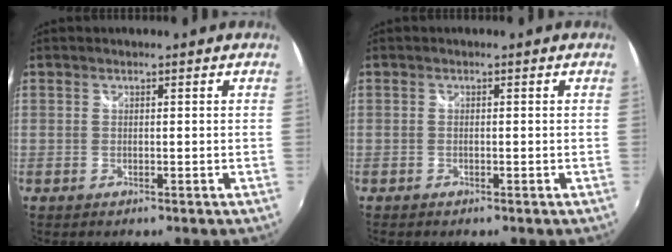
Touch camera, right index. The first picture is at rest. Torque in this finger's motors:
{"motor_torque": [0.19, 0.04, 0.05, 0.00]}